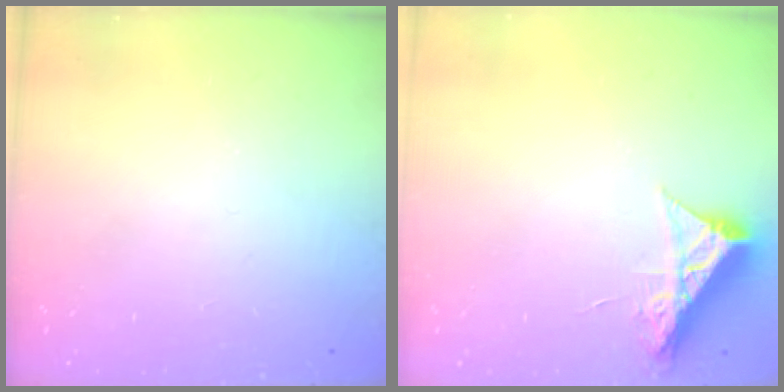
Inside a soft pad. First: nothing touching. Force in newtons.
{"total": 8.6, "press": 8.6, "slide": 0.4}